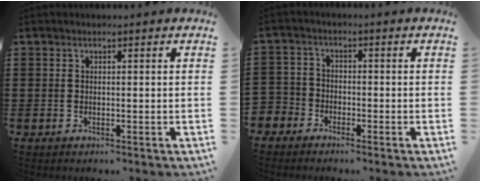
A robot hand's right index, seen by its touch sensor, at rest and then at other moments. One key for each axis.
{"total": 2.9, "fx": -2.4, "fy": 1.7, "fz": -0.1, "tx": -0.017, "ty": 0.000, "tz": -0.058}